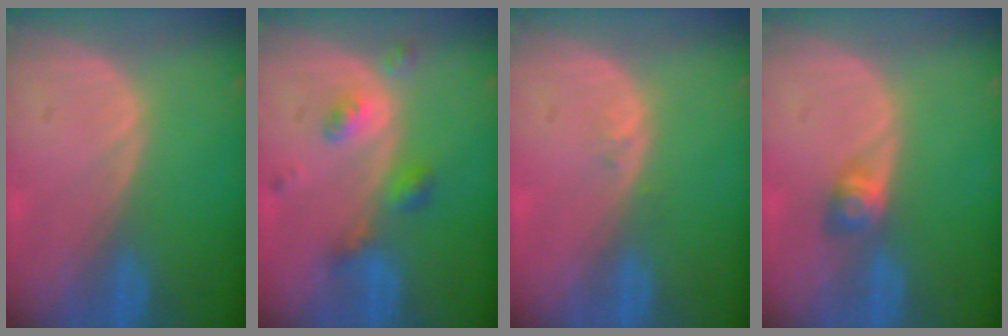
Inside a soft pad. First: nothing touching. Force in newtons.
{"total": 5.3, "press": 4.5, "slide": 2.6}
{"total": 0.8, "press": 0.6, "slide": 0.5}
{"total": 2.7, "press": 2.5, "slide": 1.1}